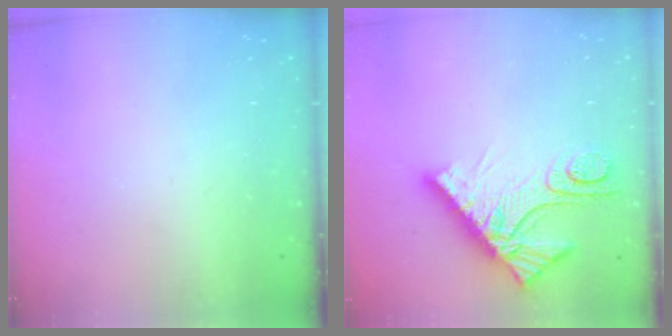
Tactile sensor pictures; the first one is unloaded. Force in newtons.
{"total": 12.1, "press": 12.0, "slide": 1.1}